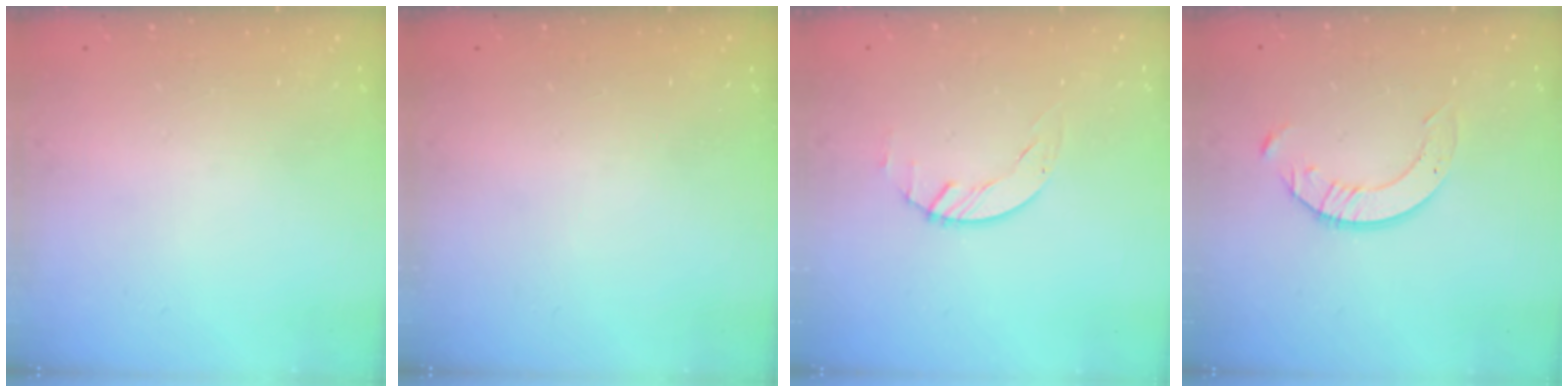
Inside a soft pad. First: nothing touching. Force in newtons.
{"total": 0.0}
{"total": 1.7, "press": 1.7, "slide": 0.1}
{"total": 4.2, "press": 4.2, "slide": 0.5}